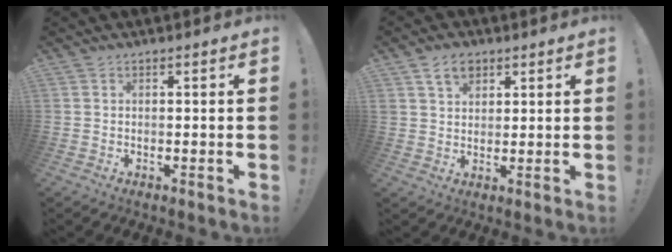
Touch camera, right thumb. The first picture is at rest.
{"total": 6.4, "force": [3.7, 4.3, 2.9], "torque": [-0.046, -0.008, 0.068]}